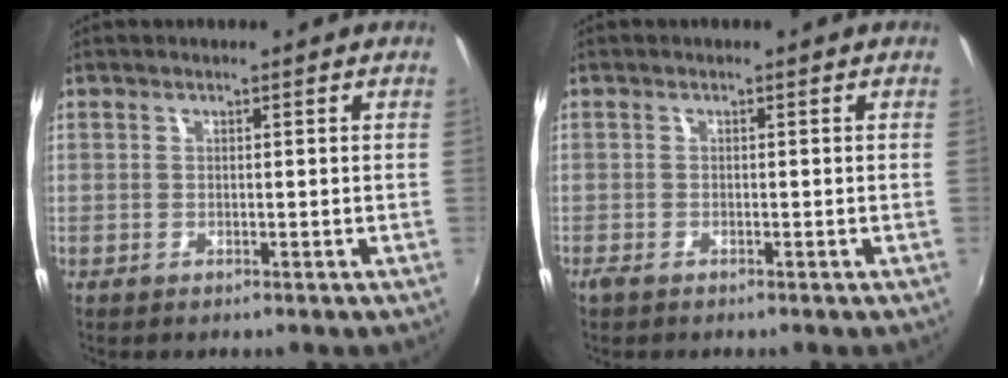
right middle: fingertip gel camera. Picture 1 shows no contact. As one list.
[{"total": 1.1, "force": [-0.8, 0.4, 0.5], "torque": [-0.012, -0.004, -0.018]}]